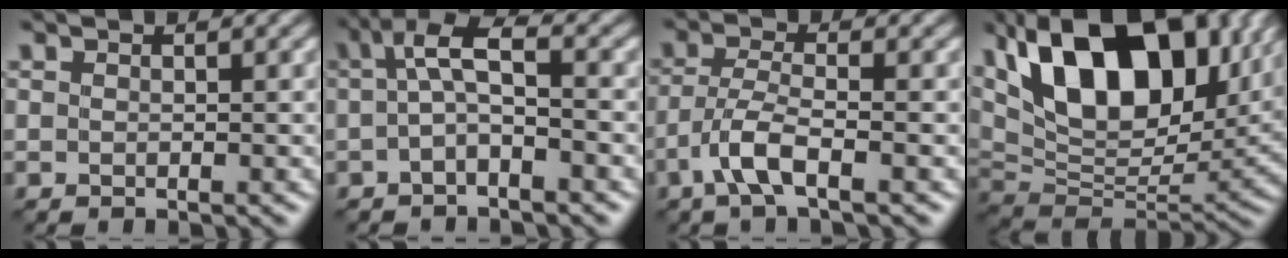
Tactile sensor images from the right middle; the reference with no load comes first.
{"total": 3.4, "force": [0.1, 1.0, 3.2], "torque": [-0.063, 0.011, -0.005]}
{"total": 3.6, "force": [-1.9, 0.8, 2.9], "torque": [-0.065, 0.005, -0.046]}
{"total": 16.3, "force": [7.9, 8.5, 11.4], "torque": [-0.205, 0.020, 0.136]}